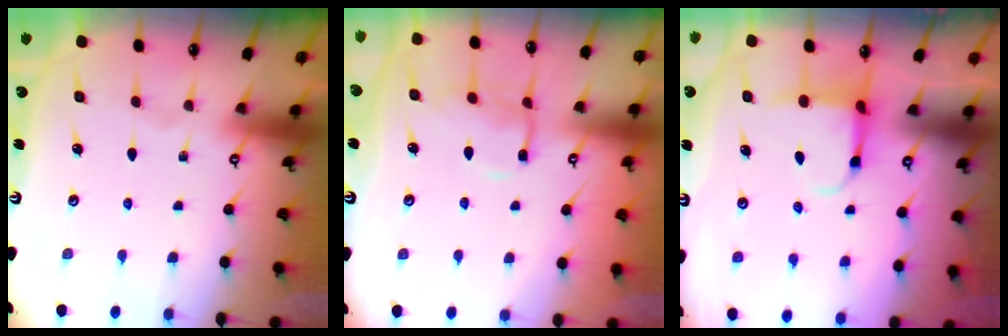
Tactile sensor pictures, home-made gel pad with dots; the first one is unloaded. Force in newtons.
{"total": 9.6, "press": 9.6, "slide": 0.7}
{"total": 4.0, "press": 3.7, "slide": 1.3}